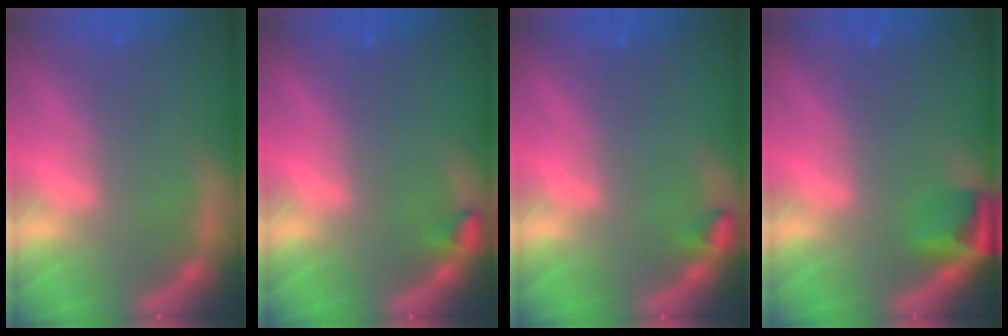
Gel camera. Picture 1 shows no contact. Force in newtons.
{"total": 0.9}
{"total": 0.9}
{"total": 2.9}